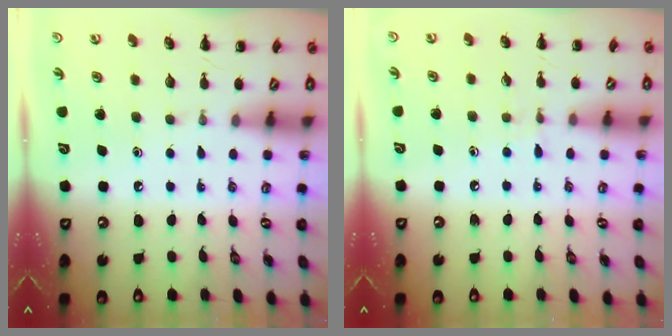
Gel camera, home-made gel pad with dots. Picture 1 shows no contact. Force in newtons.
{"total": 4.7, "press": 4.4, "slide": 1.7}